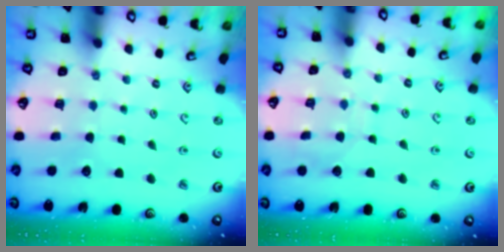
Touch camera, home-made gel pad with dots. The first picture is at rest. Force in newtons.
{"total": 6.3, "press": 6.3, "slide": 0.6}